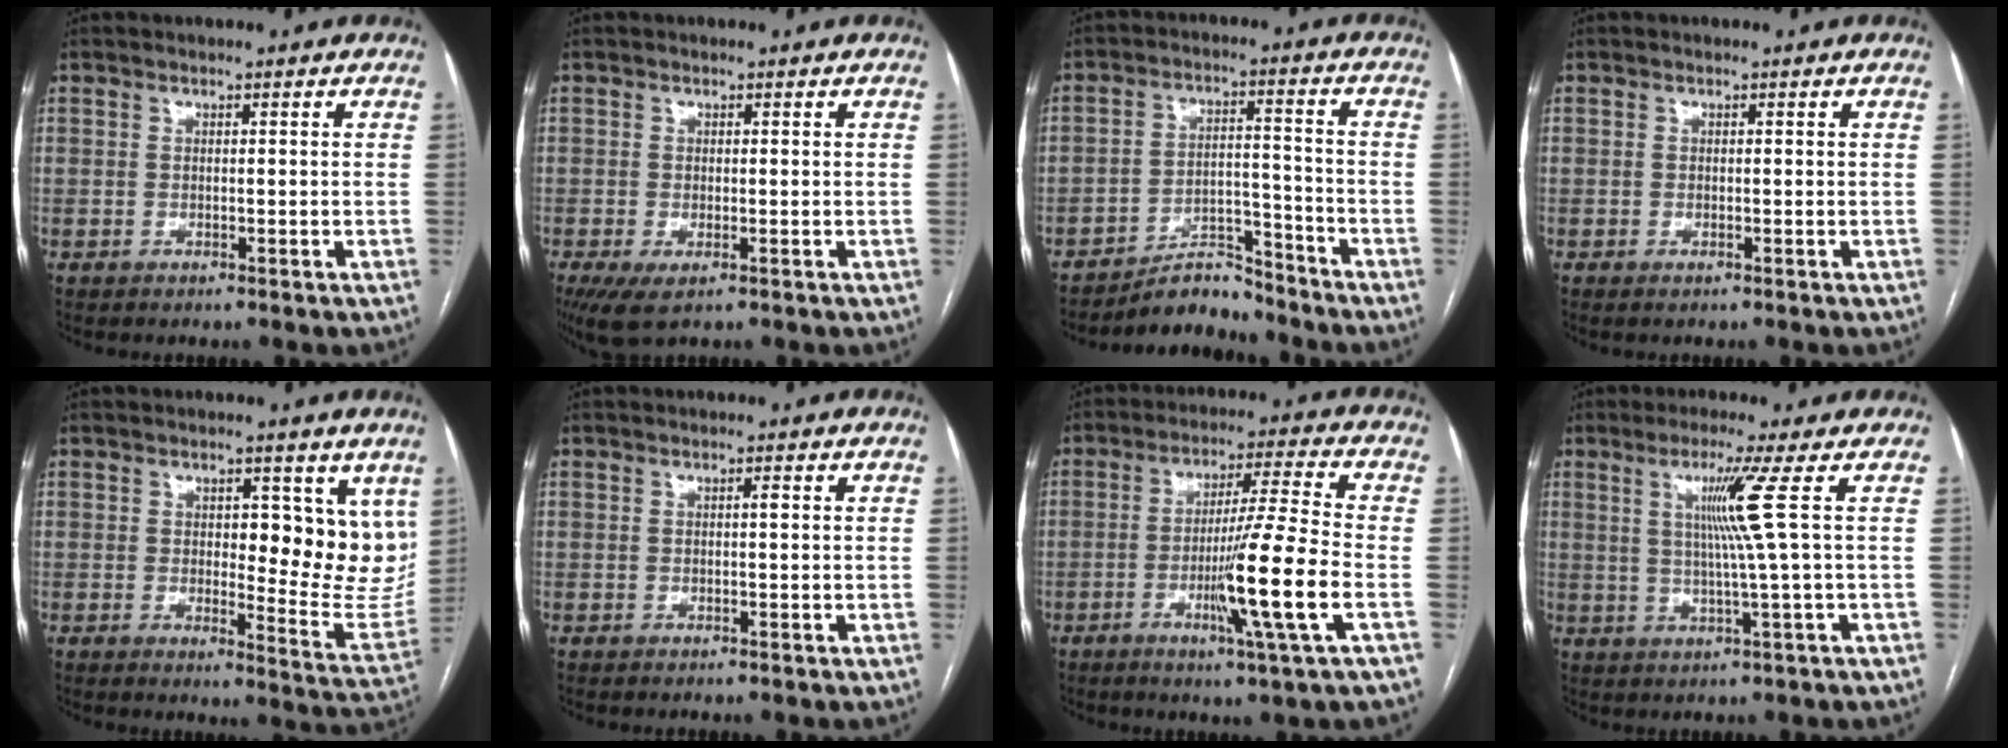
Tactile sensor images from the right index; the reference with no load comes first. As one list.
[{"total": 4.3, "force": [-2.1, 1.8, 3.3], "torque": [-0.060, -0.011, -0.026]}, {"total": 6.5, "force": [-6.3, 1.4, 0.5], "torque": [-0.007, 0.020, -0.105]}, {"total": 0.0}, {"total": 10.9, "force": [4.1, 4.4, 9.1], "torque": [-0.094, -0.014, 0.058]}, {"total": 1.4, "force": [0.1, 0.1, 1.4], "torque": [-0.023, 0.003, 0.001]}, {"total": 12.3, "force": [-3.7, -1.8, 11.6], "torque": [-0.206, -0.014, -0.067]}, {"total": 6.5, "force": [1.6, -2.5, 5.7], "torque": [-0.112, -0.007, 0.039]}]